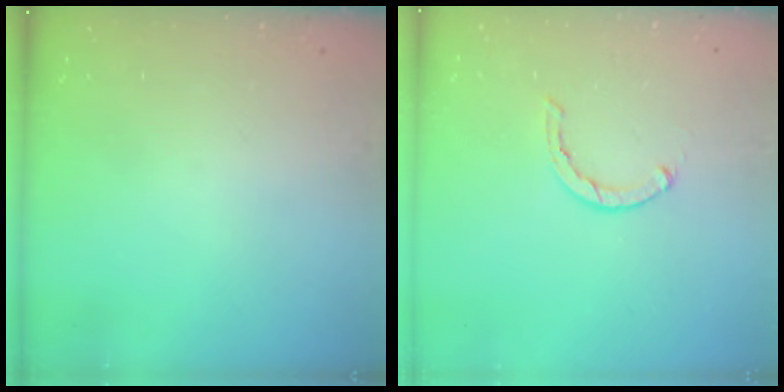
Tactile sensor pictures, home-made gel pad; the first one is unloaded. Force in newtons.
{"total": 1.6, "press": 1.5, "slide": 0.4}